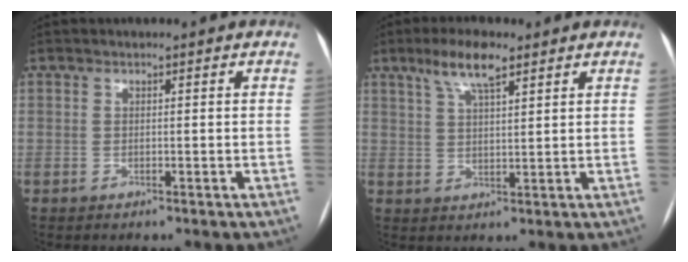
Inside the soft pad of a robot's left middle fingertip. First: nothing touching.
{"total": 6.2, "force": [4.0, 1.3, 4.5], "torque": [-0.093, 0.010, 0.075]}